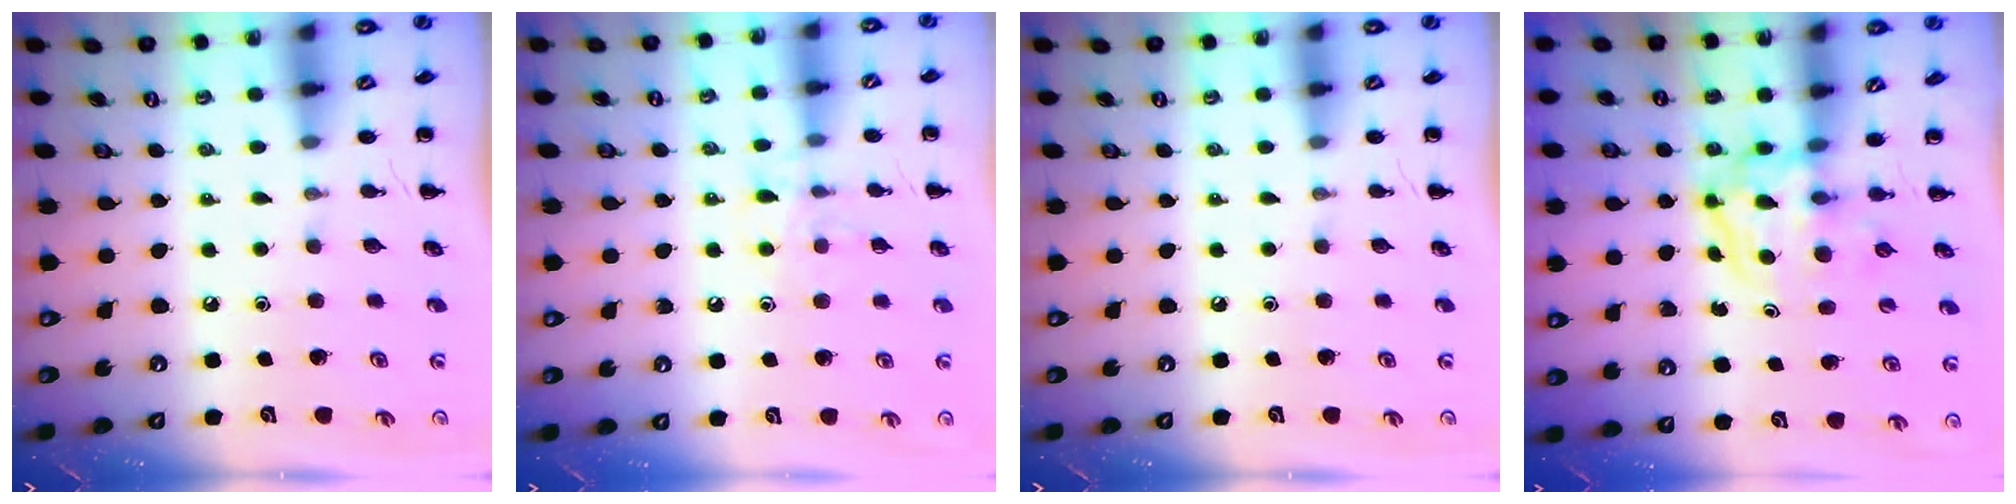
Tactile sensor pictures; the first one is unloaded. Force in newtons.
{"total": 7.4, "press": 7.3, "slide": 1.2}
{"total": 0.0}
{"total": 3.8, "press": 3.8, "slide": 0.4}